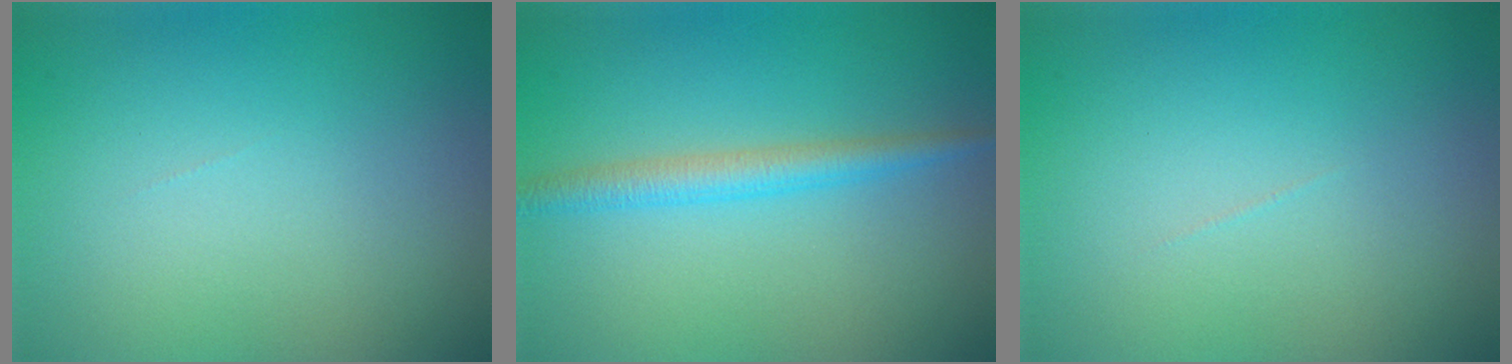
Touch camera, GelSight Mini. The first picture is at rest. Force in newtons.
{"total": 2.5, "press": 2.5, "slide": 0.1}
{"total": 0.0}